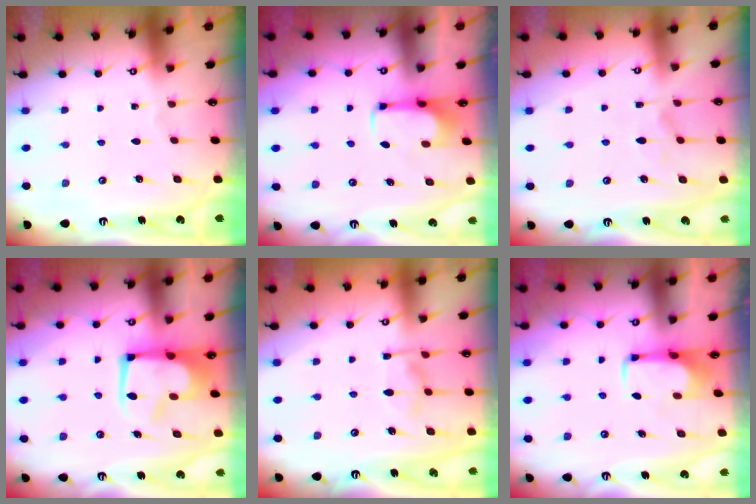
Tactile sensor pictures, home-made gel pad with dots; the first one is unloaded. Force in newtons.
{"total": 1.9, "press": 1.8, "slide": 0.6}
{"total": 1.6, "press": 1.2, "slide": 1.0}
{"total": 6.1, "press": 6.0, "slide": 1.0}
{"total": 4.3, "press": 4.0, "slide": 1.5}
{"total": 1.4, "press": 1.3, "slide": 0.5}